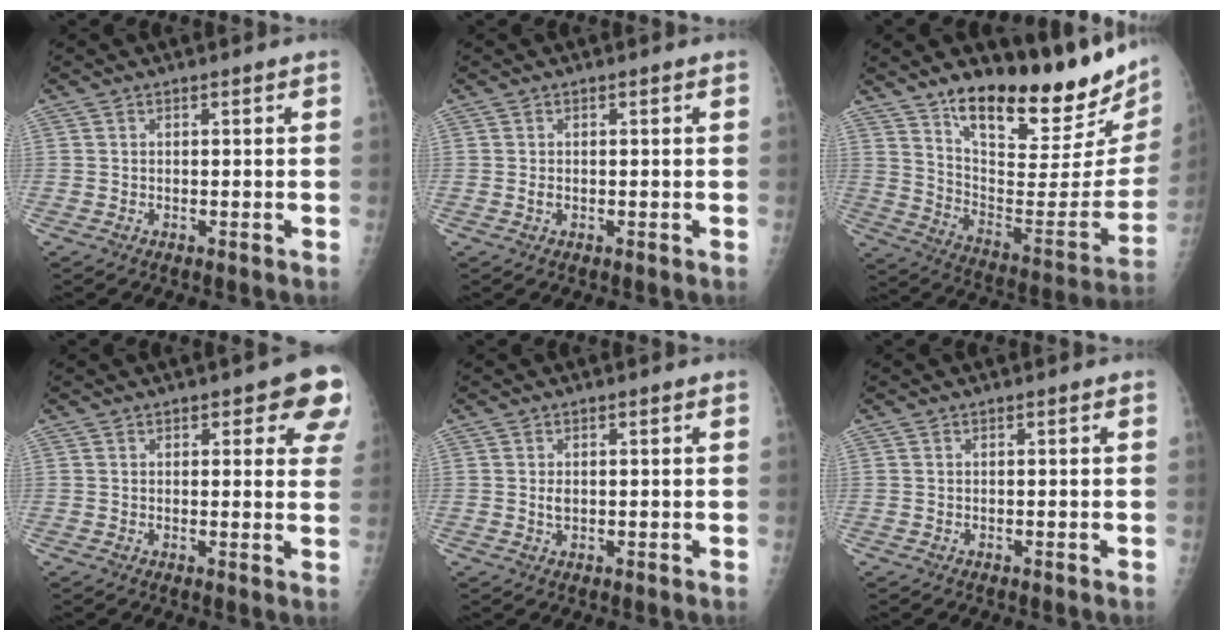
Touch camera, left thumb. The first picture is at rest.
{"total": 0.9, "force": [-0.1, 0.6, 0.8], "torque": [-0.013, 0.002, 0.000]}
{"total": 26.6, "force": [19.2, 7.8, 16.7], "torque": [-0.213, -0.105, 0.294]}
{"total": 8.0, "force": [4.4, 3.4, 5.8], "torque": [-0.027, -0.015, 0.042]}
{"total": 1.5, "force": [0.2, 0.9, 1.2], "torque": [-0.017, -0.001, 0.005]}
{"total": 0.0}